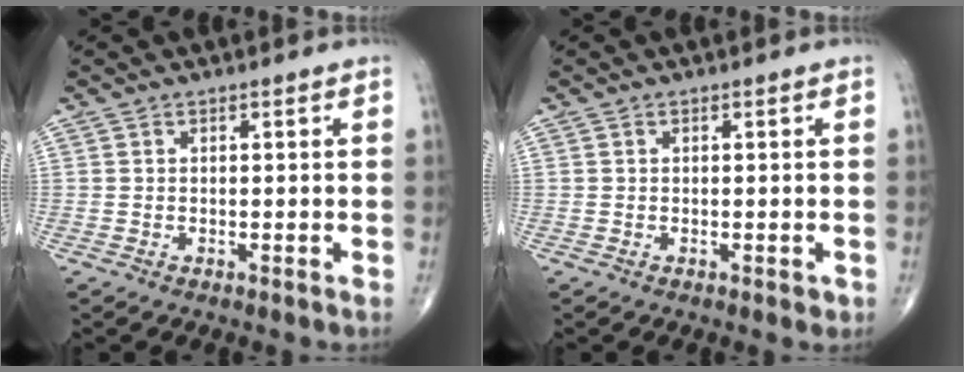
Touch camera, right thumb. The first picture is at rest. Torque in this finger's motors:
{"motor_torque": [-0.15, 0.00, -0.25, -0.19, 0.00]}